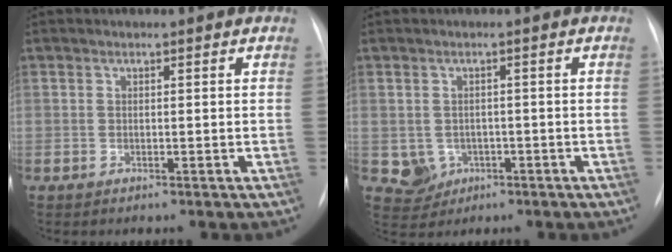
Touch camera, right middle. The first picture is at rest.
{"total": 4.0, "force": [-1.0, 3.8, 0.7], "torque": [-0.008, 0.006, -0.006]}